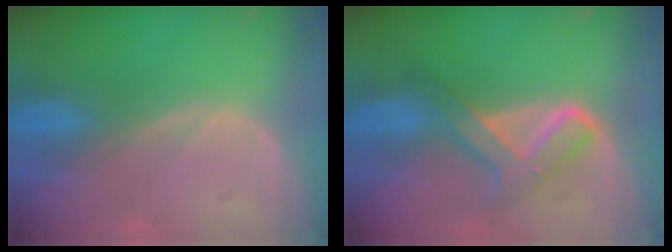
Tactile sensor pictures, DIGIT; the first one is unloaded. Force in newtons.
{"total": 6.1, "press": 6.1, "slide": 0.2}